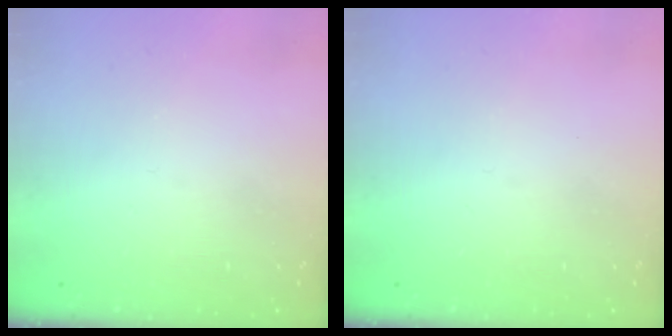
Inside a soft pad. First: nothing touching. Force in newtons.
{"total": 0.0}